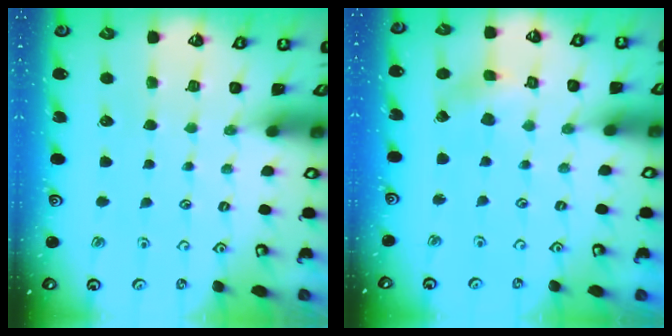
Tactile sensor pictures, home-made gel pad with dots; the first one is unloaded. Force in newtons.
{"total": 2.7, "press": 2.7, "slide": 0.2}